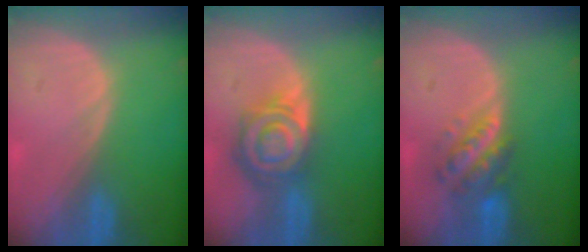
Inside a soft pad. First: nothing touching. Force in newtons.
{"total": 8.4, "press": 7.2, "slide": 4.3}
{"total": 5.8, "press": 5.4, "slide": 2.0}